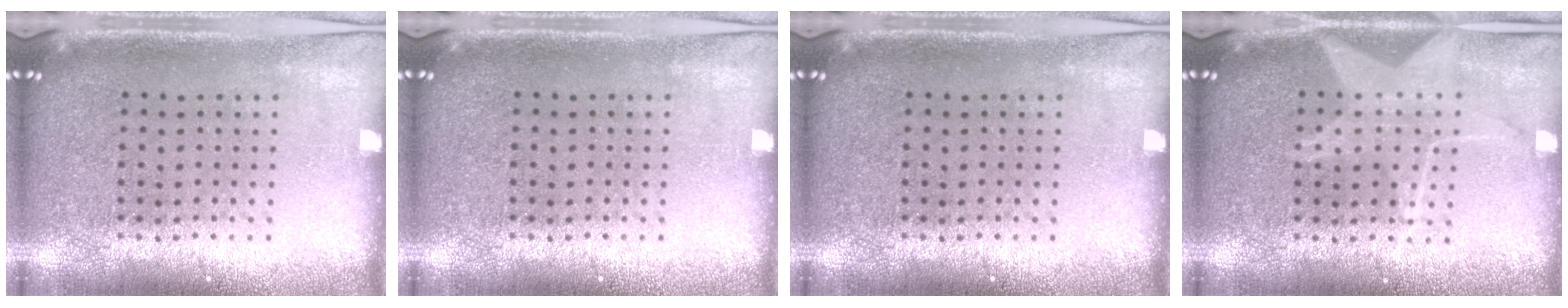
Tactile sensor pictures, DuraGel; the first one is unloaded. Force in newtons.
{"total": 0.0}
{"total": 0.0}
{"total": 2.4, "press": 2.4, "slide": 0.3}